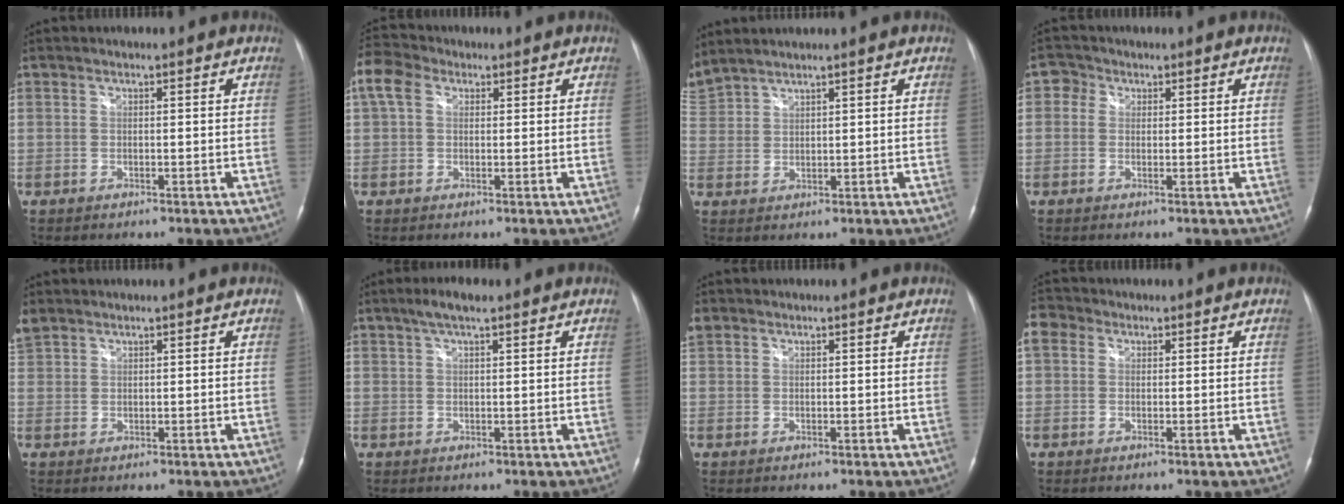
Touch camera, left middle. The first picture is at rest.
{"total": 9.2, "force": [3.8, 6.7, 5.2], "torque": [-0.134, 0.050, 0.069]}
{"total": 5.6, "force": [5.3, 0.4, 1.8], "torque": [-0.056, 0.024, 0.115]}
{"total": 2.3, "force": [0.8, 2.1, 0.7], "torque": [-0.011, 0.008, 0.009]}
{"total": 3.1, "force": [2.6, 1.5, 0.8], "torque": [-0.035, 0.021, 0.059]}
{"total": 2.7, "force": [2.0, 0.4, 1.7], "torque": [-0.040, 0.006, 0.038]}
{"total": 3.0, "force": [1.8, 2.3, 0.8], "torque": [-0.034, 0.021, 0.040]}
{"total": 3.8, "force": [1.5, 3.0, 1.7], "torque": [-0.049, 0.026, 0.030]}